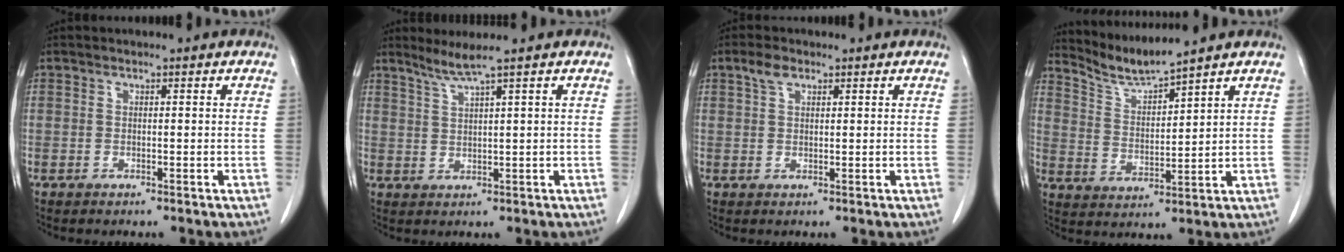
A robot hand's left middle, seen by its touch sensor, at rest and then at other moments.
{"total": 3.1, "force": [2.3, -1.2, 1.6], "torque": [-0.036, -0.007, 0.053]}
{"total": 2.3, "force": [1.5, 1.1, 1.4], "torque": [-0.034, 0.008, 0.030]}
{"total": 5.7, "force": [5.4, -1.6, 0.2], "torque": [-0.018, -0.016, 0.119]}